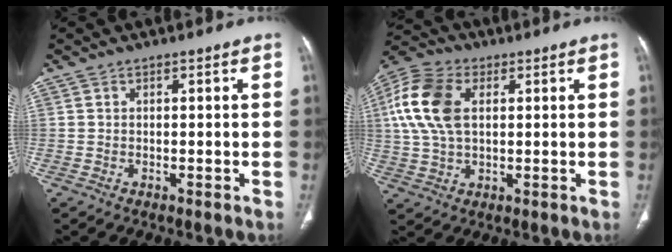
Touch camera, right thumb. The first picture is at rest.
{"total": 13.5, "force": [2.8, 8.7, 10.0], "torque": [-0.212, 0.015, 0.050]}